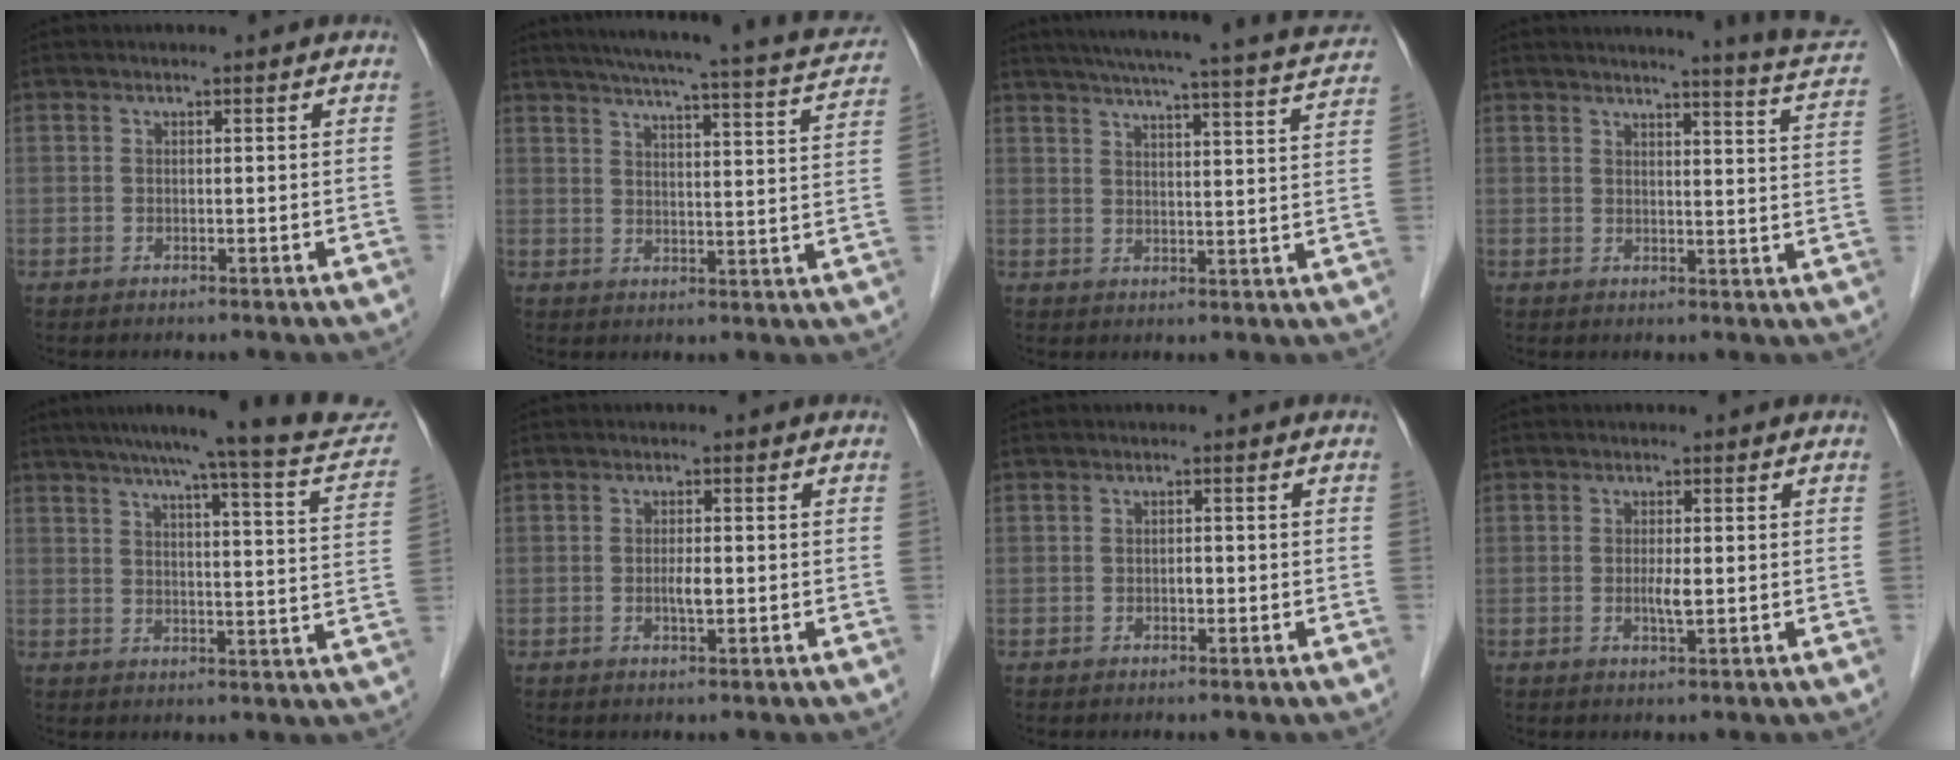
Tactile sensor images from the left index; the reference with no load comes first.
{"total": 21.8, "force": [19.4, 1.7, 9.8], "torque": [-0.142, -0.017, 0.233]}
{"total": 22.6, "force": [20.5, 0.4, 9.3], "torque": [-0.142, -0.021, 0.251]}
{"total": 10.6, "force": [9.9, -0.7, 3.8], "torque": [-0.044, -0.052, 0.093]}
{"total": 19.2, "force": [17.2, 0.6, 8.6], "torque": [-0.113, -0.032, 0.201]}
{"total": 1.9, "force": [-0.5, 0.5, 1.7], "torque": [-0.033, -0.002, -0.009]}
{"total": 1.0, "force": [-0.5, 0.6, 0.6], "torque": [-0.011, -0.001, -0.009]}
{"total": 1.9, "force": [-0.3, 0.4, 1.9], "torque": [-0.039, -0.005, -0.005]}